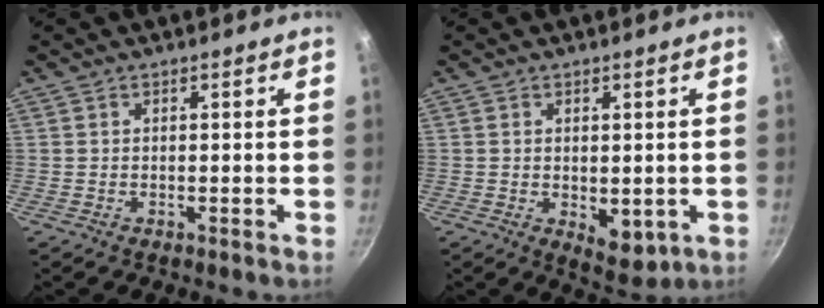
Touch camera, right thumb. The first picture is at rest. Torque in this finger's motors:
{"motor_torque": [-0.31, 0.48, -0.17, 0.18, 0.01]}